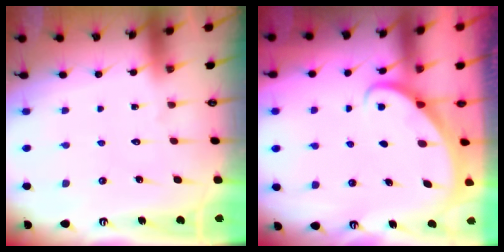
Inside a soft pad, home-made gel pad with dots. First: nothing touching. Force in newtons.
{"total": 2.3, "press": 2.3, "slide": 0.1}